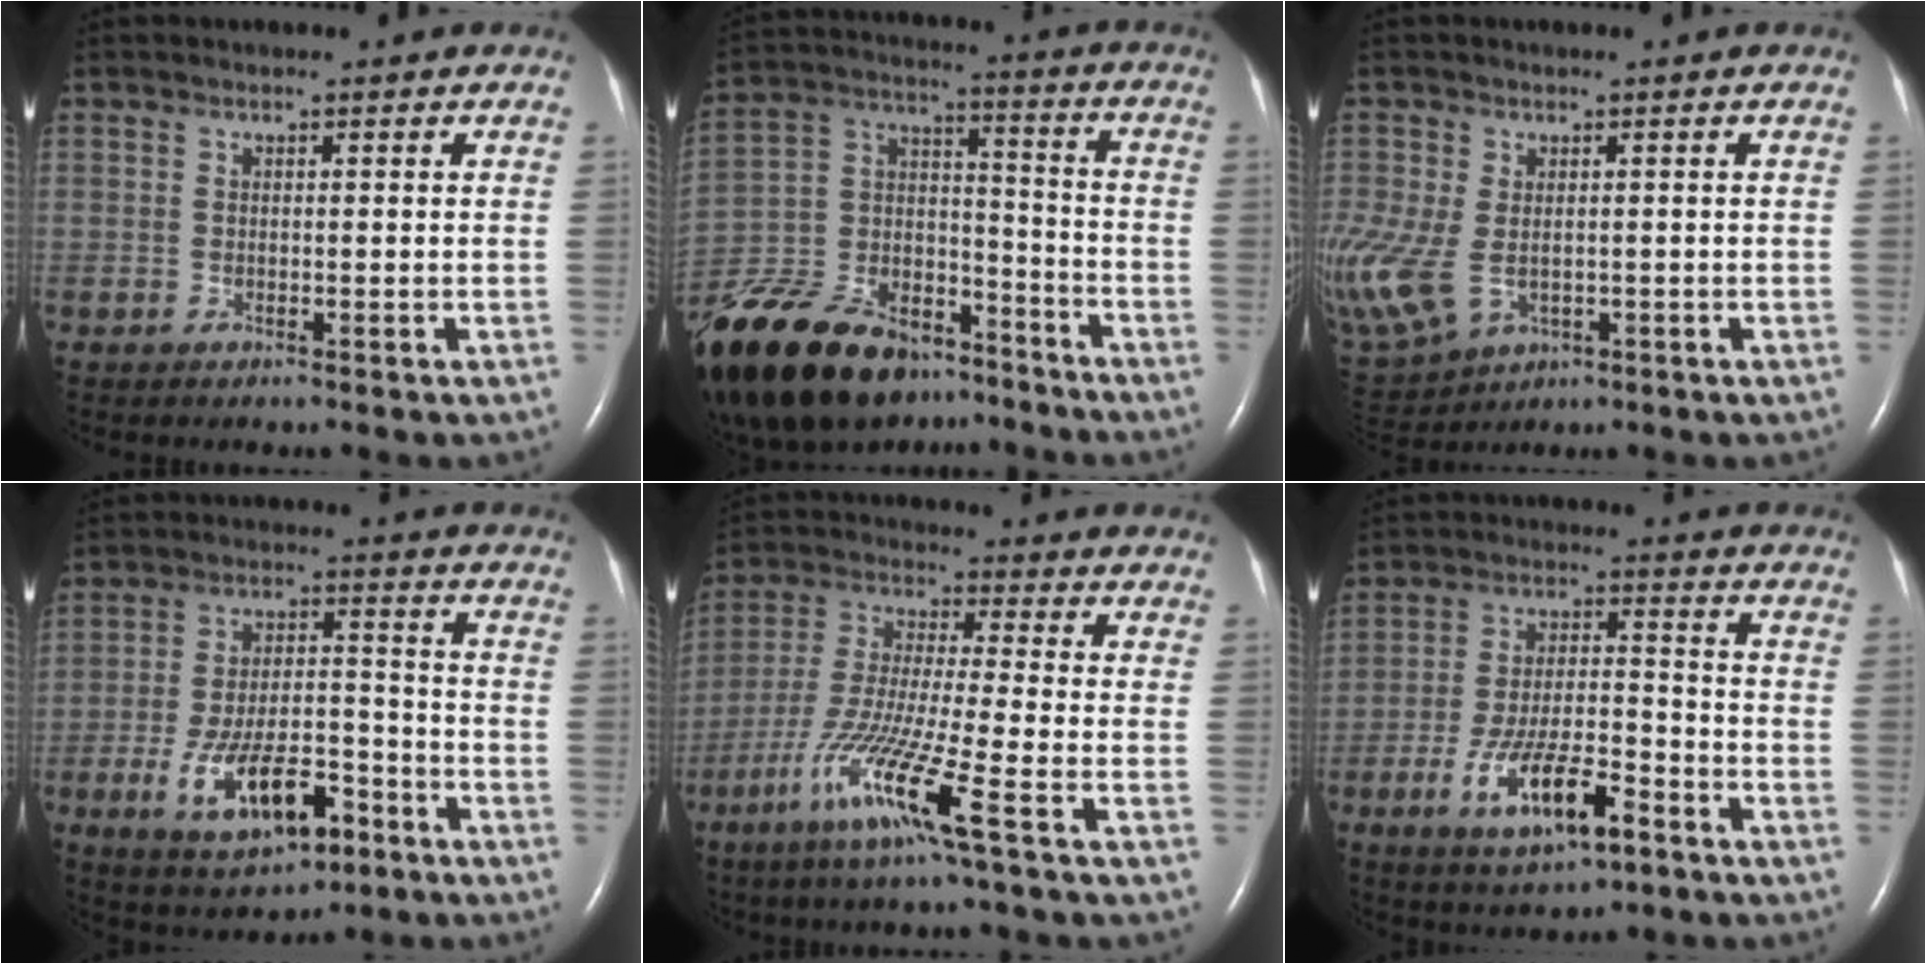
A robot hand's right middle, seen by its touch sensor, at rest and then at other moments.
{"total": 28.4, "force": [-21.1, 12.5, 14.4], "torque": [-0.349, -0.032, -0.358]}
{"total": 21.8, "force": [-5.7, 16.3, 13.4], "torque": [-0.411, -0.021, -0.078]}
{"total": 12.3, "force": [-6.0, 4.8, 9.6], "torque": [-0.175, 0.005, -0.092]}
{"total": 12.7, "force": [-6.4, -1.0, 10.9], "torque": [-0.222, -0.029, -0.128]}
{"total": 11.2, "force": [-5.8, 3.2, 9.0], "torque": [-0.169, 0.000, -0.096]}